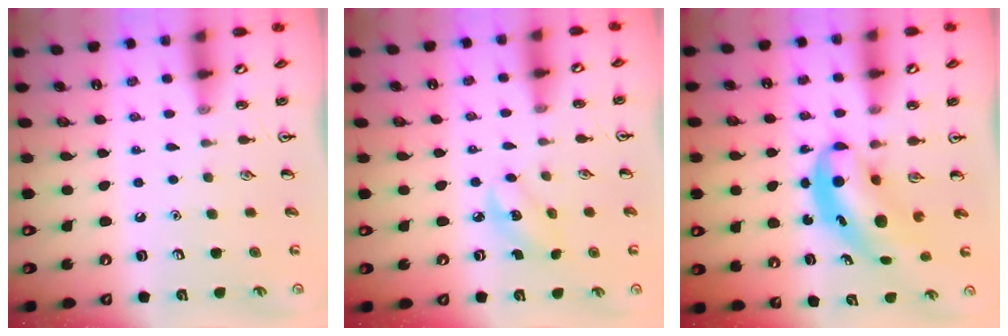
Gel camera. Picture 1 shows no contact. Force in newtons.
{"total": 2.8, "press": 2.7, "slide": 0.8}
{"total": 7.2, "press": 7.1, "slide": 1.3}